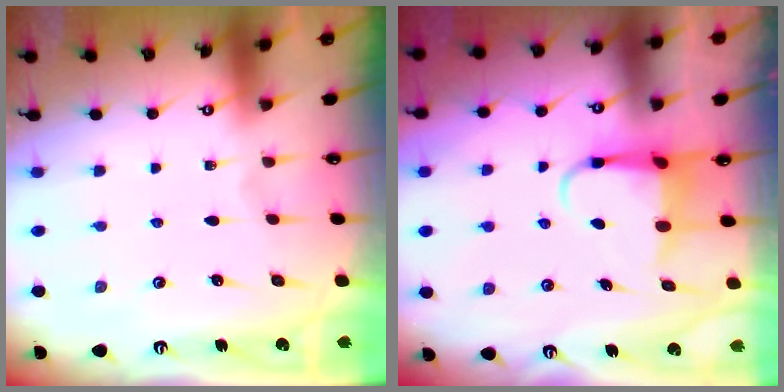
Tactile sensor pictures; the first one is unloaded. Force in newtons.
{"total": 4.9, "press": 4.9, "slide": 0.2}